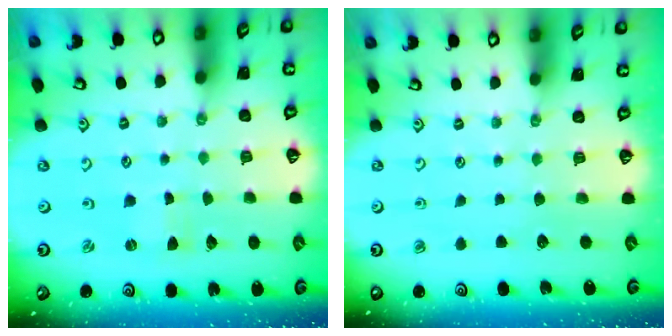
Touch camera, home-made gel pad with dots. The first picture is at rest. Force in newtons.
{"total": 0.0}